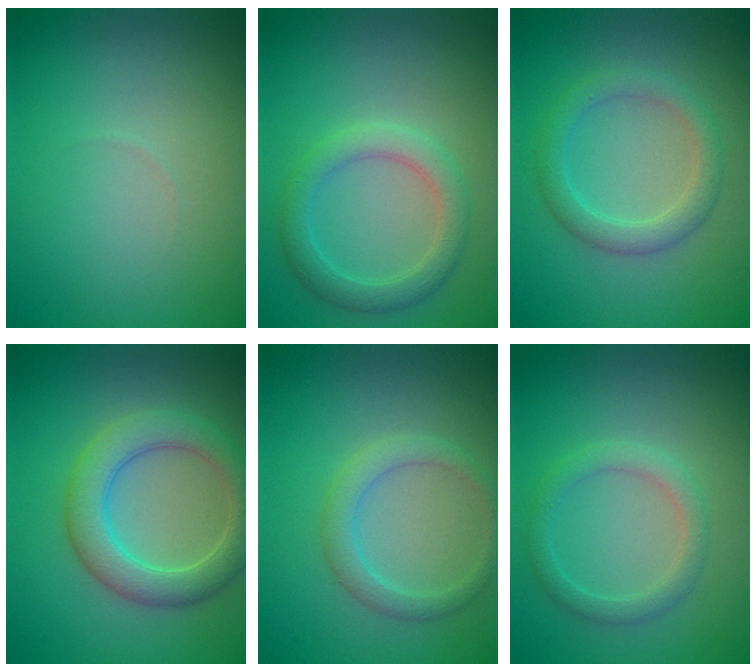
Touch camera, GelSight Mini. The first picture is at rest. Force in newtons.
{"total": 3.1, "press": 3.1, "slide": 0.0}
{"total": 3.0, "press": 3.0, "slide": 0.1}
{"total": 5.2, "press": 5.2, "slide": 0.3}
{"total": 2.4, "press": 2.4, "slide": 0.1}
{"total": 2.3, "press": 2.3, "slide": 0.1}